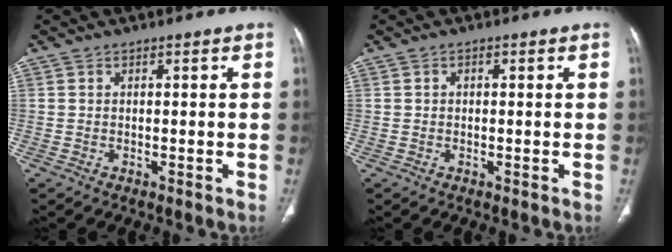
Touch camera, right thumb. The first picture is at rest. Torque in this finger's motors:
{"motor_torque": [0.11, -0.20, -0.56, 0.21, 0.03]}